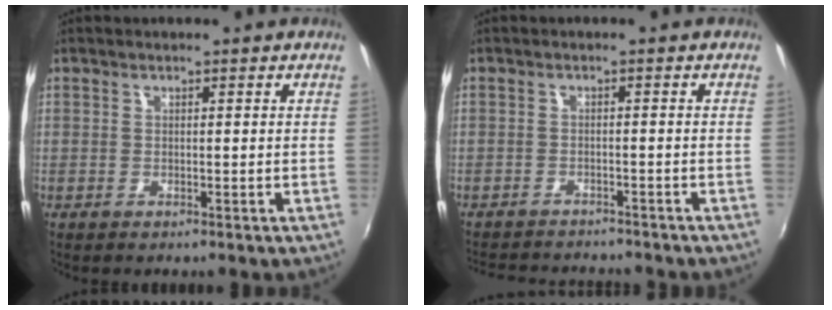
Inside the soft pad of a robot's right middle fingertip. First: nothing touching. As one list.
[{"total": 9.1, "force": [-8.5, 1.9, 2.8], "torque": [-0.073, -0.011, -0.125]}]